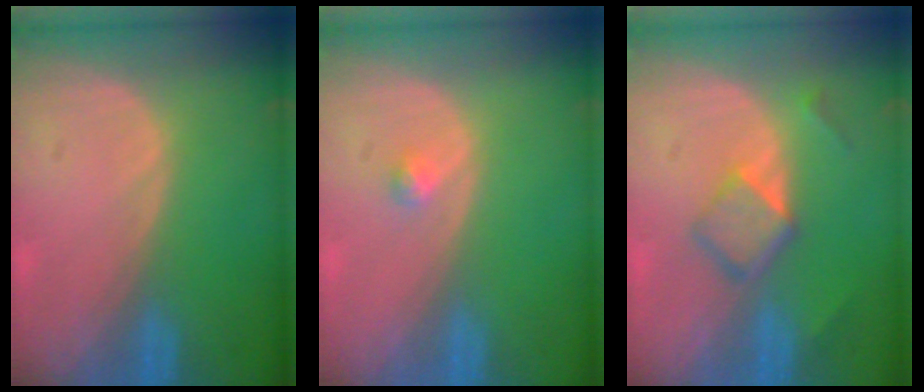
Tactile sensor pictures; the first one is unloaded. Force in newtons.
{"total": 1.0, "press": 1.0, "slide": 0.1}
{"total": 4.8, "press": 4.5, "slide": 1.4}